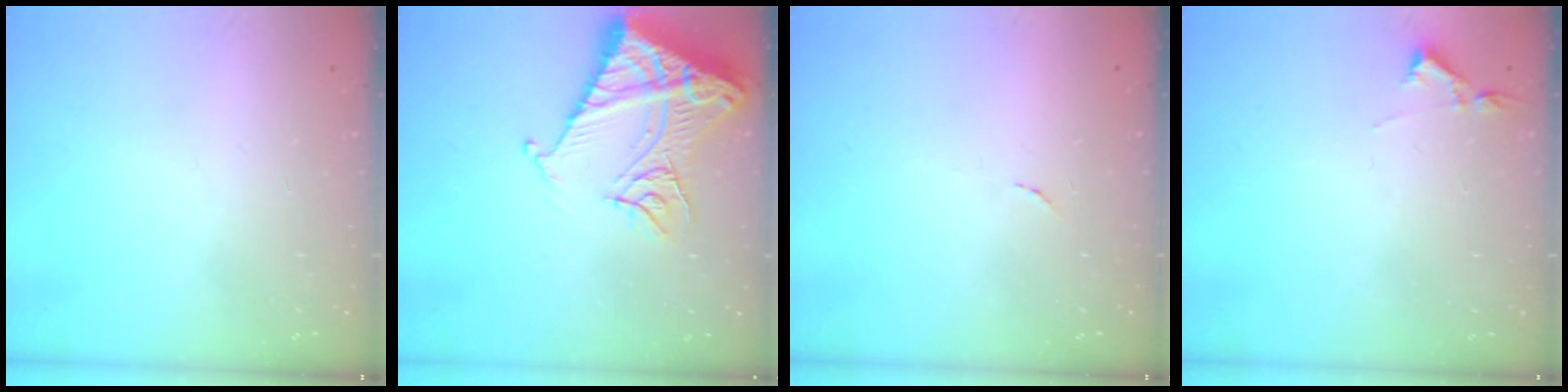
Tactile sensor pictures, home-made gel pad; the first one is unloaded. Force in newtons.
{"total": 15.7, "press": 15.6, "slide": 1.7}
{"total": 3.3, "press": 3.3, "slide": 0.2}
{"total": 2.9, "press": 2.9, "slide": 0.5}